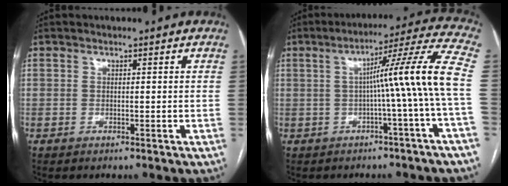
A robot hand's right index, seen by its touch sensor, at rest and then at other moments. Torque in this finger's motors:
{"motor_torque": [1.27, -0.25, 0.62, 0.16]}